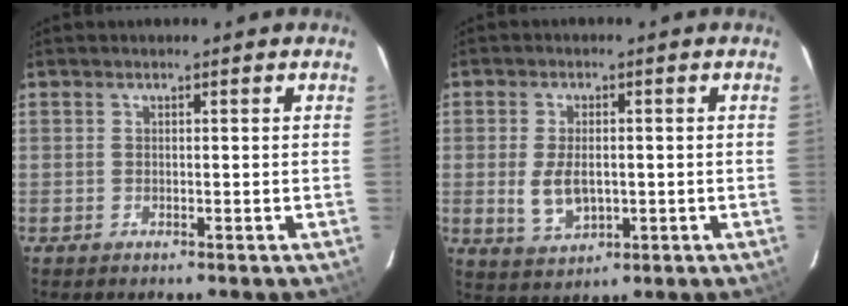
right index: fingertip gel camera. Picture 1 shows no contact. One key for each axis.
{"total": 6.6, "fx": -0.8, "fy": 3.8, "fz": 5.3, "tx": -0.111, "ty": -0.009, "tz": -0.006}